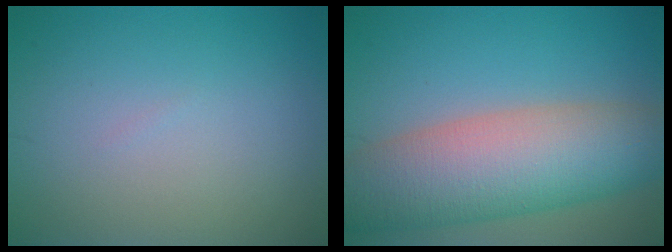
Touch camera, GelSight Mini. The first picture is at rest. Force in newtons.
{"total": 10.4, "press": 10.4, "slide": 0.5}